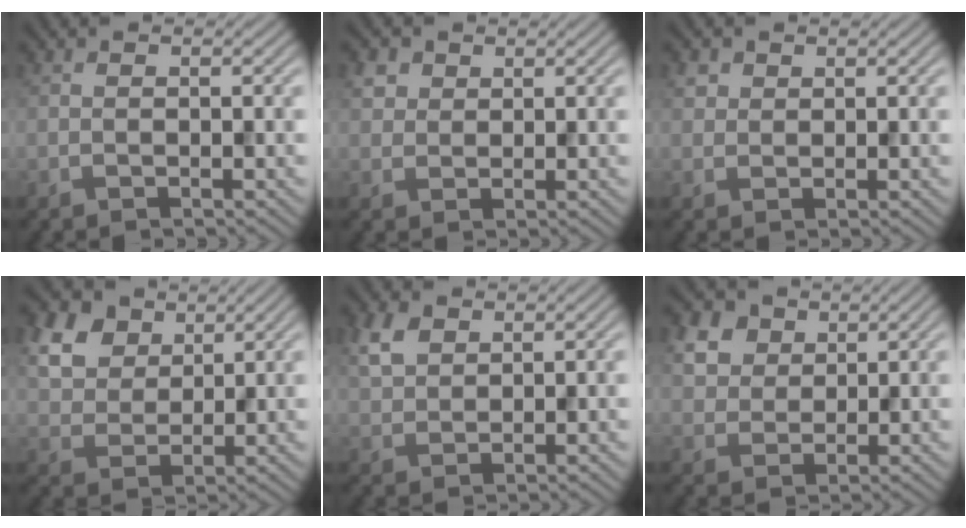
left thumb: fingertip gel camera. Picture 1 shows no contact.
{"total": 2.5, "force": [1.2, 2.0, 0.8], "torque": [-0.026, 0.001, 0.025]}
{"total": 1.6, "force": [0.8, 1.4, 0.4], "torque": [-0.011, 0.000, 0.017]}
{"total": 9.0, "force": [4.8, 6.0, 4.7], "torque": [-0.161, 0.005, 0.099]}
{"total": 4.3, "force": [2.3, 2.7, 2.5], "torque": [-0.066, 0.006, 0.048]}
{"total": 5.8, "force": [3.0, 4.2, 2.7], "torque": [-0.091, 0.004, 0.059]}